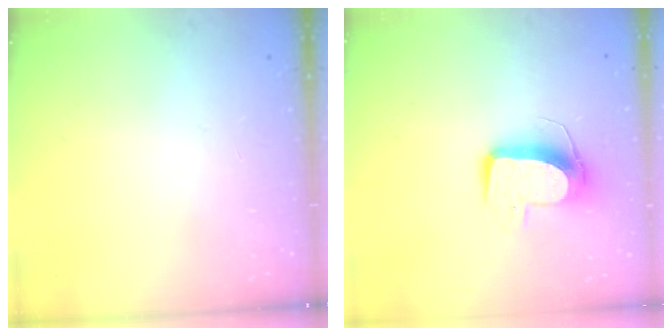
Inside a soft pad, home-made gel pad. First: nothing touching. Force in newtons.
{"total": 10.1, "press": 10.1, "slide": 0.6}